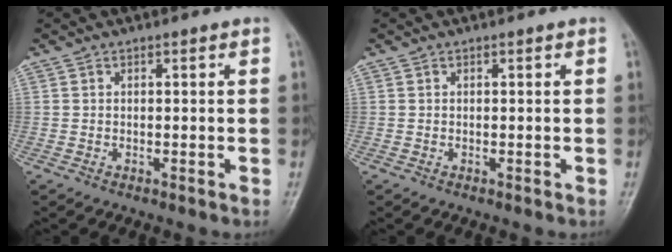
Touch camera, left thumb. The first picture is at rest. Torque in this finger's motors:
{"motor_torque": [0.01, -0.01, -0.04, 0.04, 0.00]}